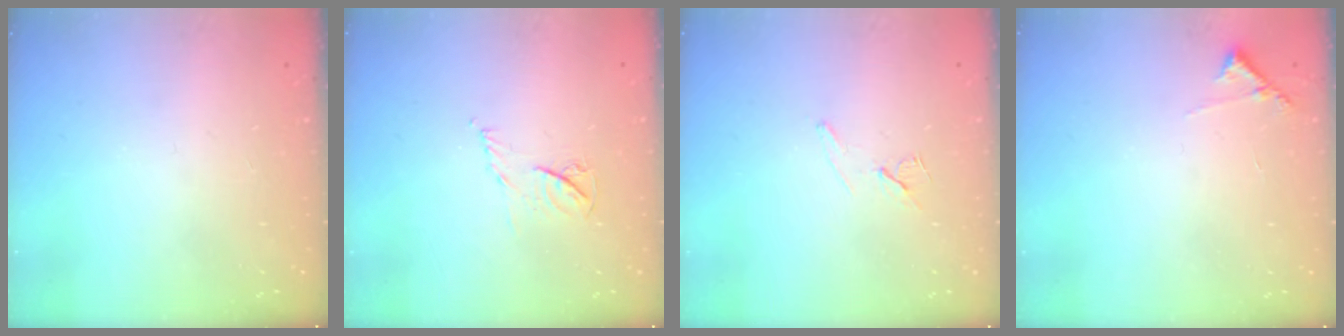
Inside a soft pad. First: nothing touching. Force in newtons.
{"total": 4.4, "press": 4.3, "slide": 0.6}
{"total": 6.7, "press": 6.0, "slide": 3.0}
{"total": 5.7, "press": 5.7, "slide": 0.3}